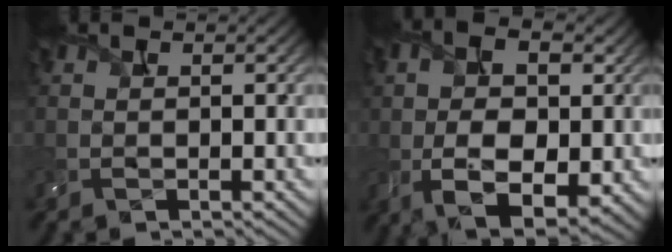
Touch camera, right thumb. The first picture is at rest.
{"total": 10.2, "force": [0.0, 5.9, 8.3], "torque": [-0.156, 0.005, -0.001]}